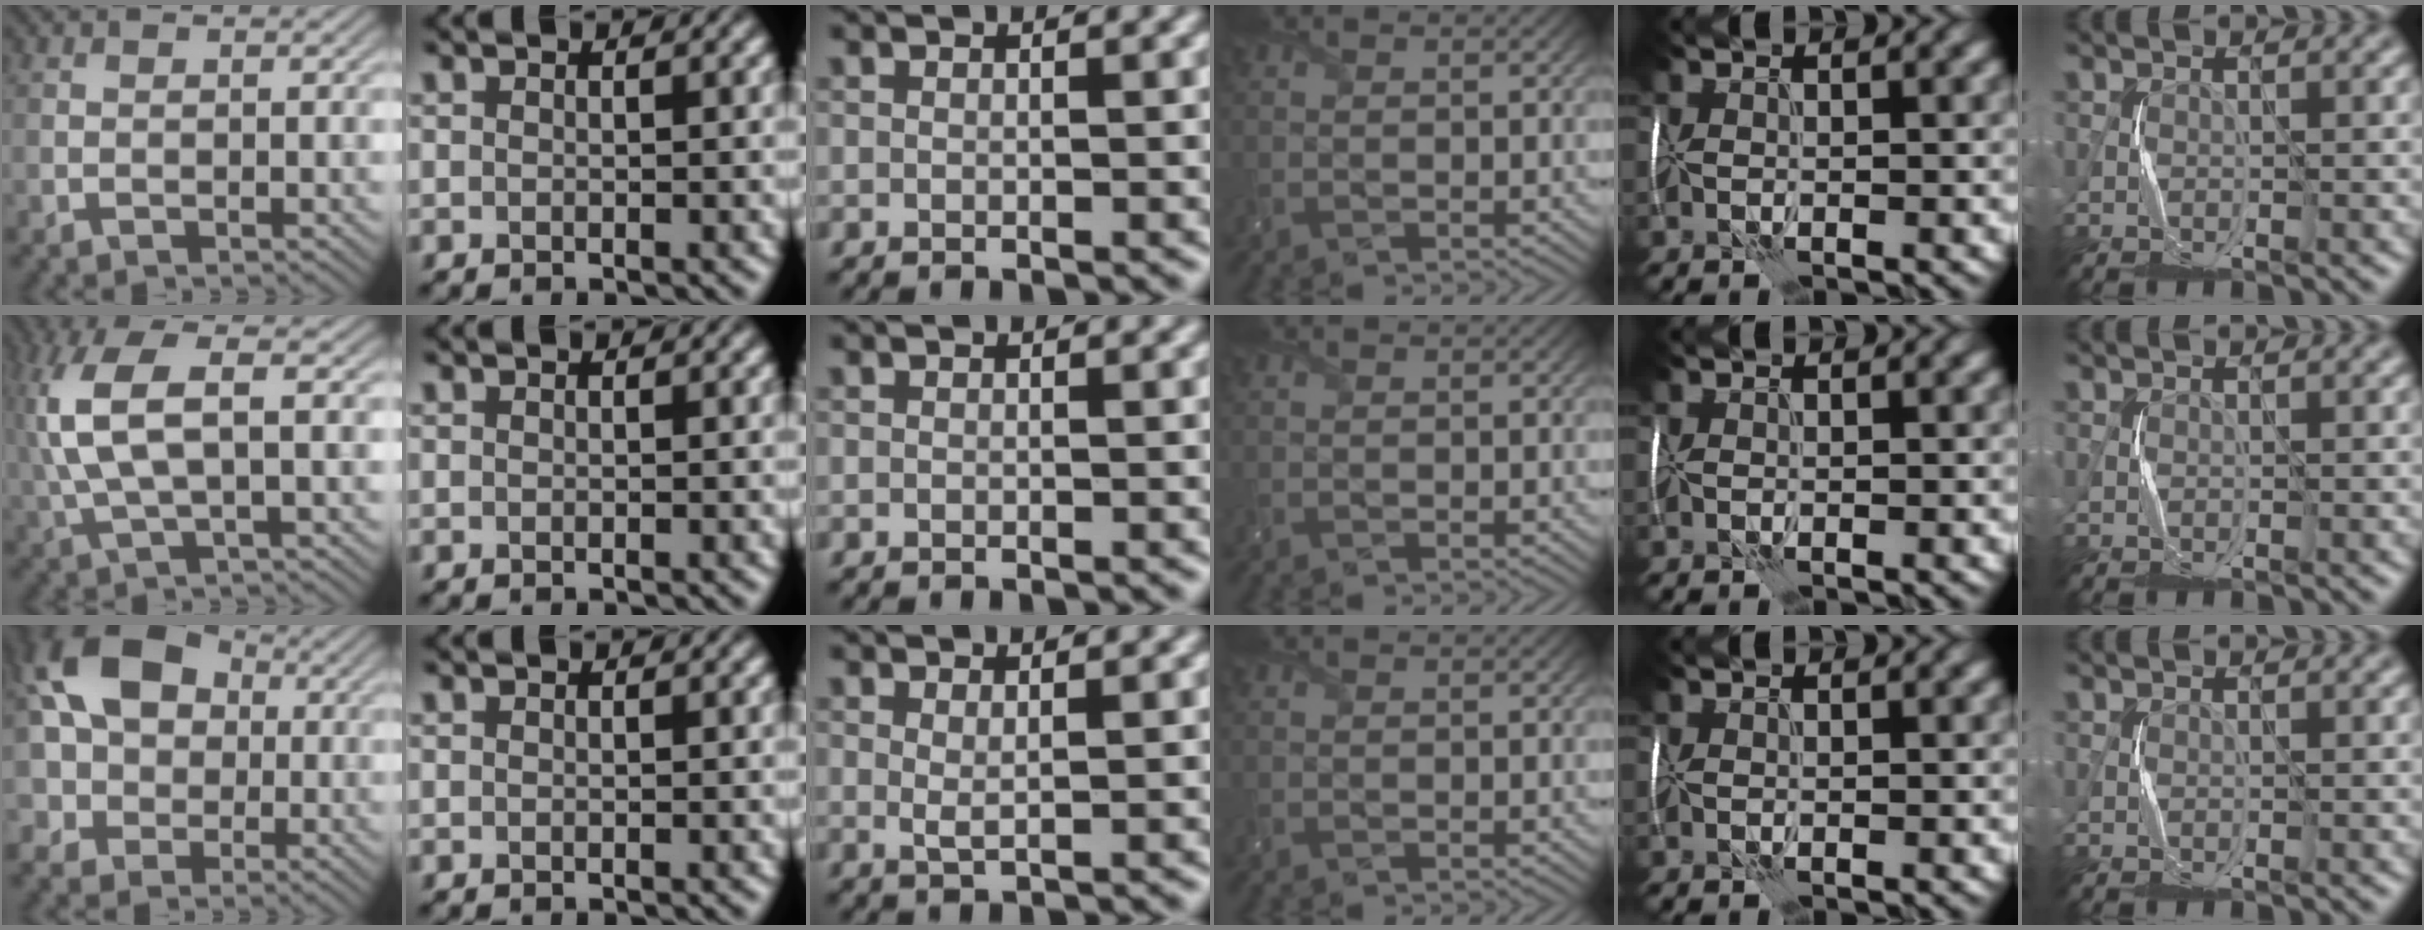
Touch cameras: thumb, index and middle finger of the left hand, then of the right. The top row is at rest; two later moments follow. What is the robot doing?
{"motion": "wrap", "object": "receipt paper"}